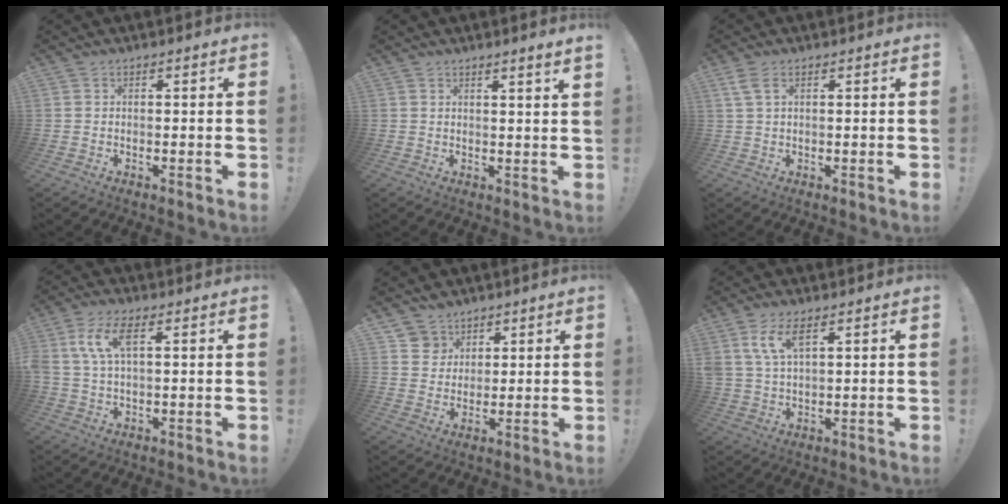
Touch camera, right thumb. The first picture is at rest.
{"total": 2.3, "force": [1.7, -0.9, 1.1], "torque": [-0.013, -0.017, 0.027]}
{"total": 4.0, "force": [1.8, 2.0, 3.0], "torque": [-0.055, 0.001, 0.034]}
{"total": 8.5, "force": [2.4, 3.4, 7.4], "torque": [-0.150, 0.001, 0.044]}
{"total": 5.8, "force": [3.8, 4.4, -0.4], "torque": [0.006, -0.033, 0.075]}
{"total": 7.6, "force": [3.9, 3.2, 5.8], "torque": [-0.120, -0.004, 0.071]}